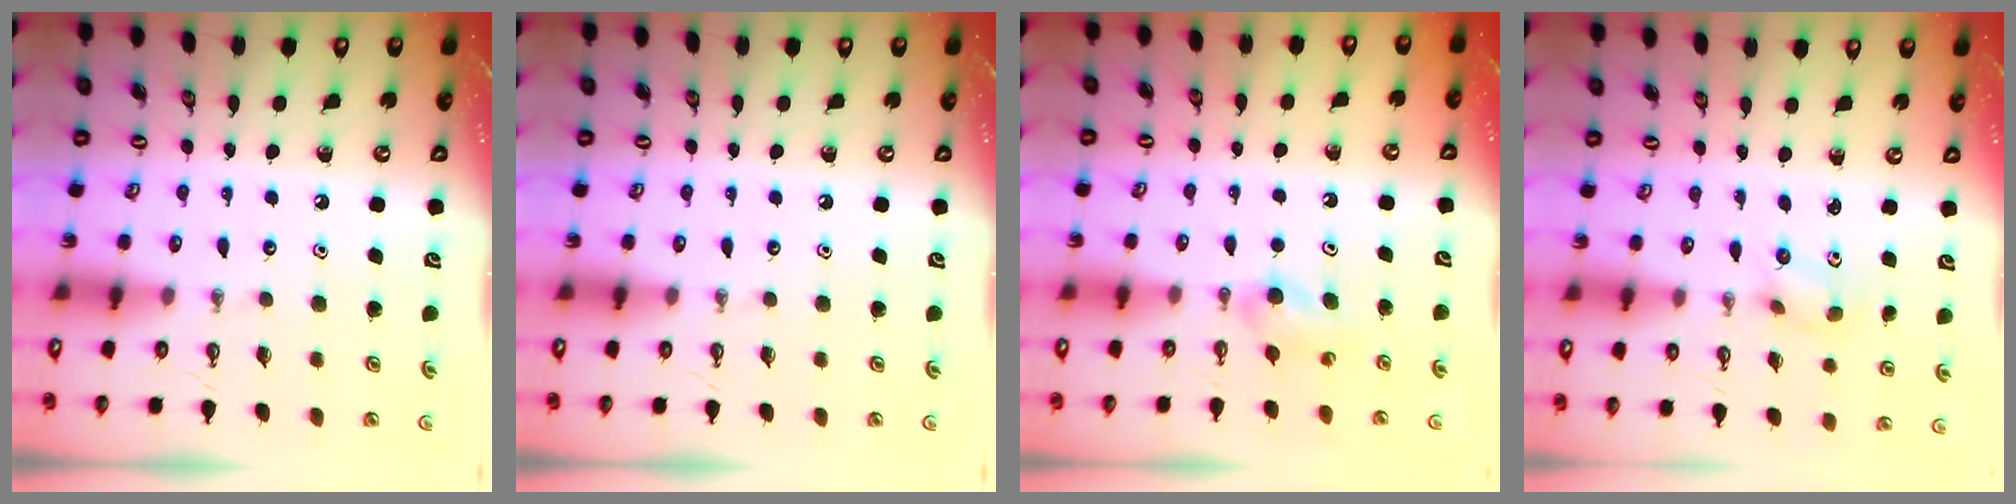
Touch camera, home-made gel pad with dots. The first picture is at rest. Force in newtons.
{"total": 0.0}
{"total": 3.5, "press": 3.5, "slide": 0.5}
{"total": 2.9, "press": 2.7, "slide": 1.2}